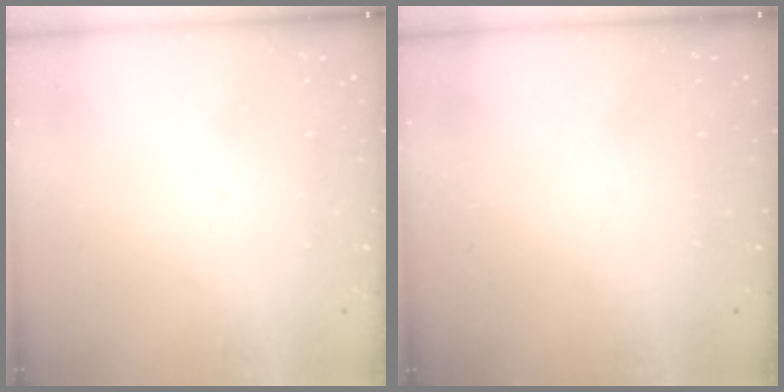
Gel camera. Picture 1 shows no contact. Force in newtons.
{"total": 0.0}